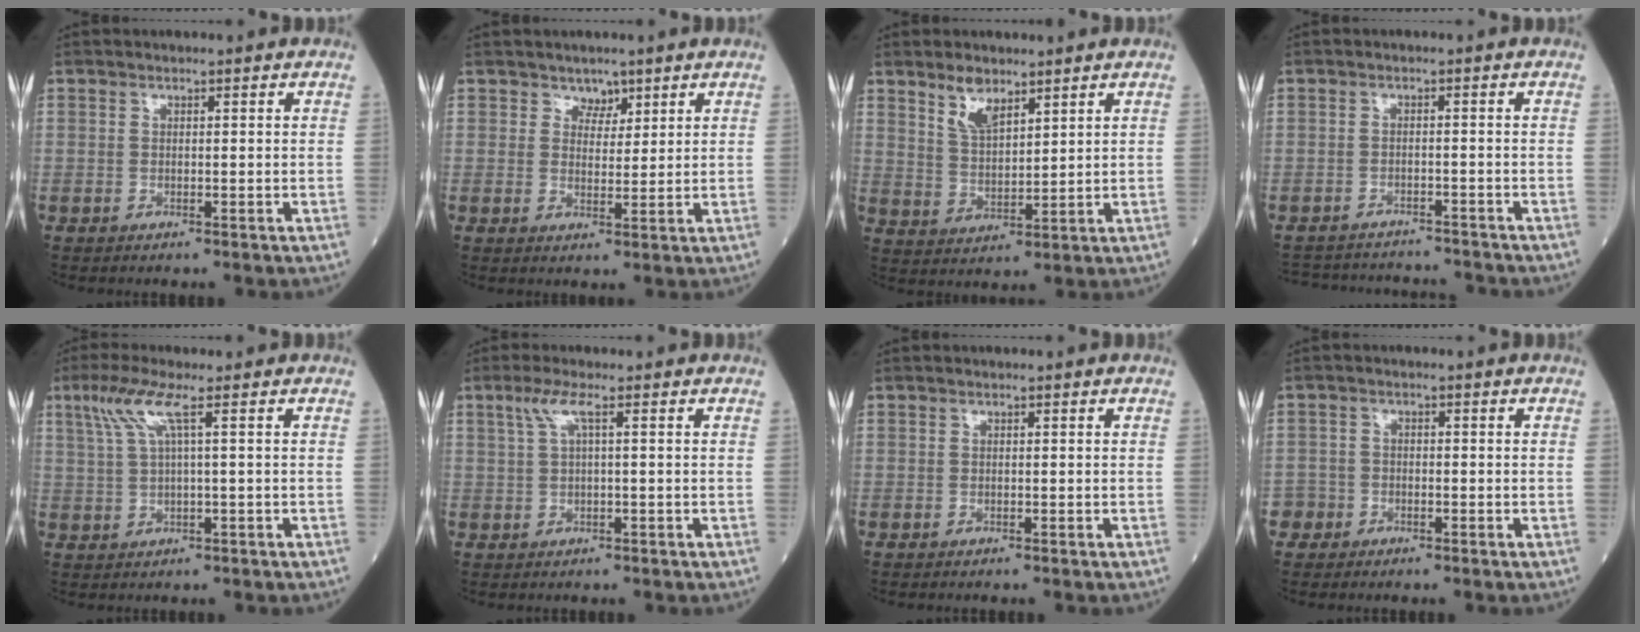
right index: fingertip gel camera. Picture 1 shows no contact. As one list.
[{"total": 2.4, "force": [1.9, 1.5, 0.4], "torque": [0.003, -0.003, 0.028]}, {"total": 5.2, "force": [3.7, 1.9, 3.1], "torque": [-0.065, -0.003, 0.077]}, {"total": 11.7, "force": [-11.3, 2.0, 2.0], "torque": [-0.042, 0.013, -0.148]}, {"total": 4.7, "force": [2.0, -0.4, 4.2], "torque": [-0.097, 0.016, 0.046]}, {"total": 2.6, "force": [1.0, -0.2, 2.4], "torque": [-0.061, 0.014, 0.025]}, {"total": 0.0}, {"total": 2.6, "force": [-1.7, 2.0, -0.3], "torque": [0.005, 0.010, -0.037]}]